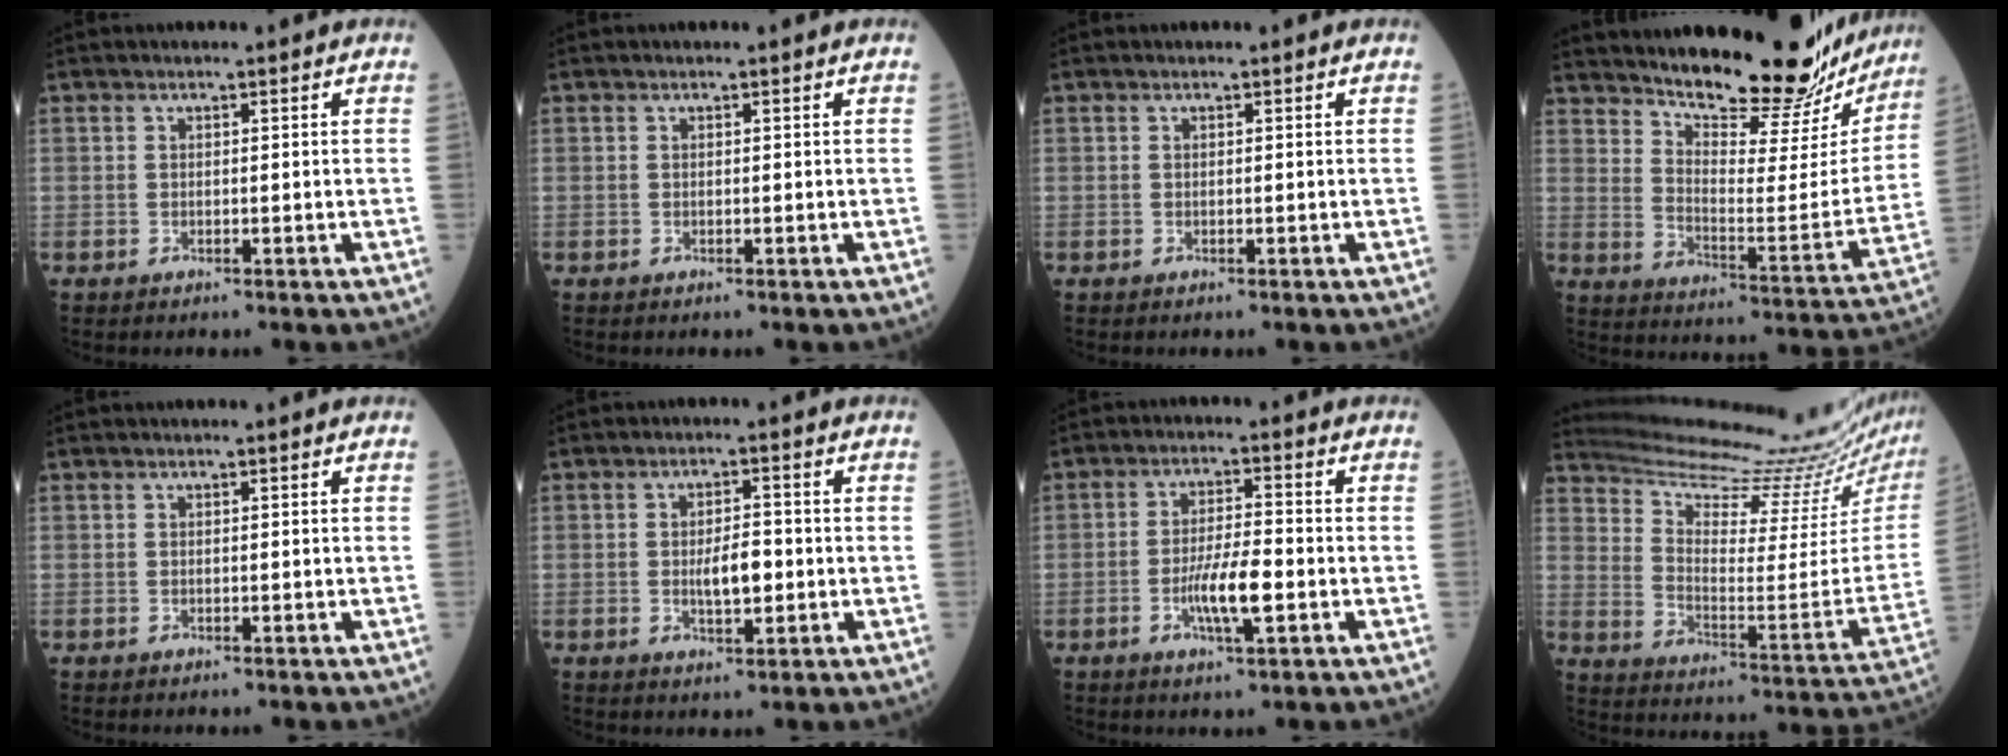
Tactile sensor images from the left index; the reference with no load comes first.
{"total": 0.0}
{"total": 0.0}
{"total": 22.8, "force": [20.7, 4.2, 8.6], "torque": [-0.129, -0.068, 0.277]}
{"total": 0.0}
{"total": 4.5, "force": [-0.5, 1.6, 4.2], "torque": [-0.076, -0.001, -0.008]}
{"total": 6.3, "force": [-1.8, 1.0, 6.0], "torque": [-0.118, -0.006, -0.032]}
{"total": 21.7, "force": [20.5, 0.3, 7.3], "torque": [-0.129, -0.101, 0.279]}